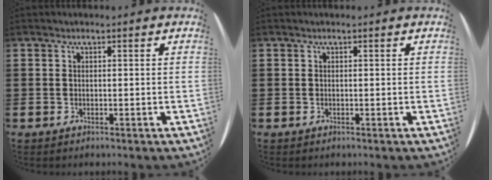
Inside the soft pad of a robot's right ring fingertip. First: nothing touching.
{"total": 0.0}